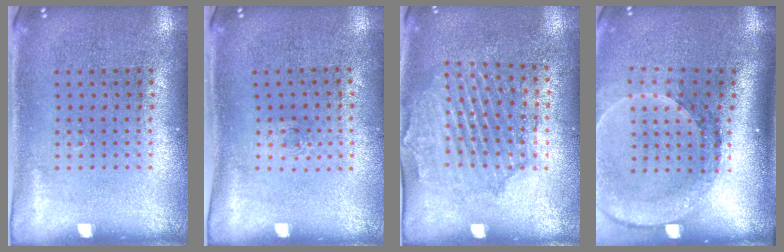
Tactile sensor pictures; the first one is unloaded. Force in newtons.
{"total": 0.5, "press": 0.2, "slide": 0.5}
{"total": 1.6, "press": 1.6, "slide": 0.3}
{"total": 2.7, "press": 2.0, "slide": 1.8}